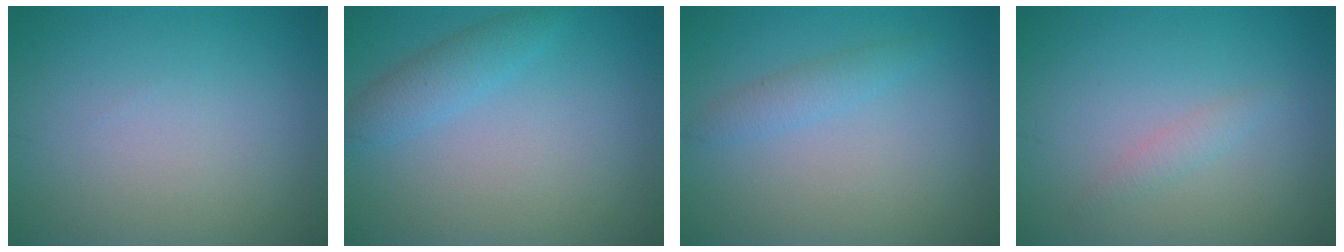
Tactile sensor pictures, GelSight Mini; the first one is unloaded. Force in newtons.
{"total": 2.3, "press": 2.3, "slide": 0.1}
{"total": 1.5, "press": 1.5, "slide": 0.1}
{"total": 1.1, "press": 1.1, "slide": 0.0}